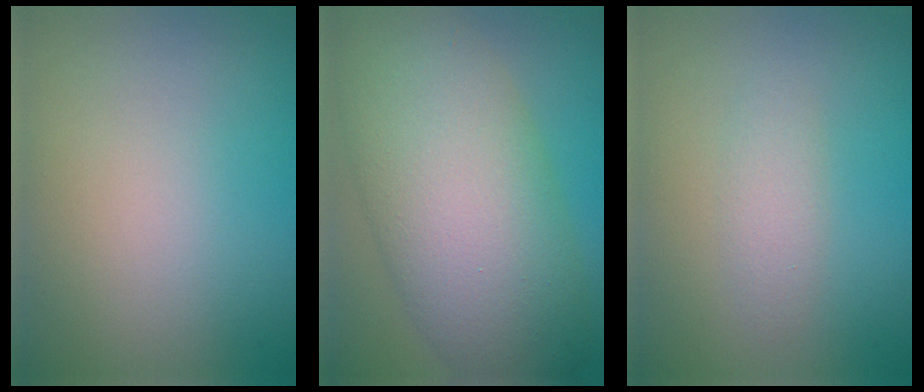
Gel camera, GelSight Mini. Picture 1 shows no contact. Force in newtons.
{"total": 12.3, "press": 12.3, "slide": 0.4}
{"total": 1.6, "press": 1.6, "slide": 0.0}